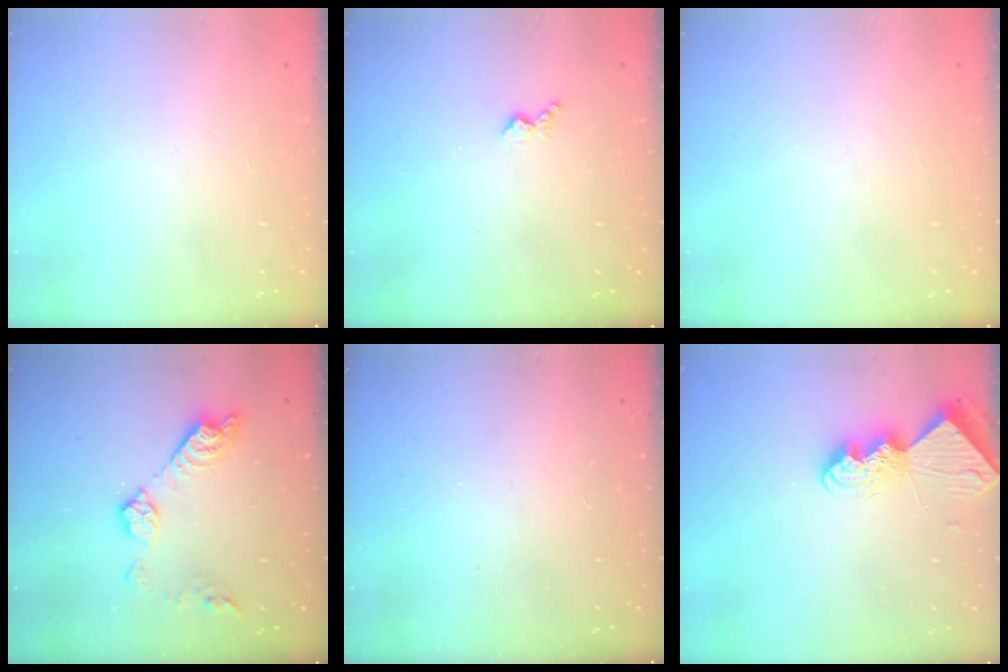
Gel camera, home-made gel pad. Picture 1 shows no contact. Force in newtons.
{"total": 3.8, "press": 3.7, "slide": 0.6}
{"total": 0.0}
{"total": 11.5, "press": 11.5, "slide": 0.5}
{"total": 0.0}
{"total": 9.7, "press": 9.7, "slide": 1.0}